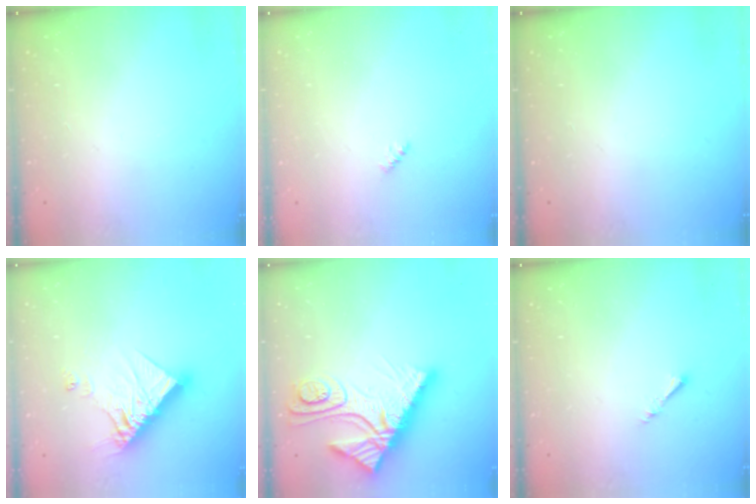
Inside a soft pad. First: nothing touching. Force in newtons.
{"total": 2.4, "press": 2.4, "slide": 0.4}
{"total": 0.0}
{"total": 13.5, "press": 13.5, "slide": 1.1}
{"total": 15.3, "press": 15.3, "slide": 1.4}
{"total": 1.1, "press": 1.0, "slide": 0.3}